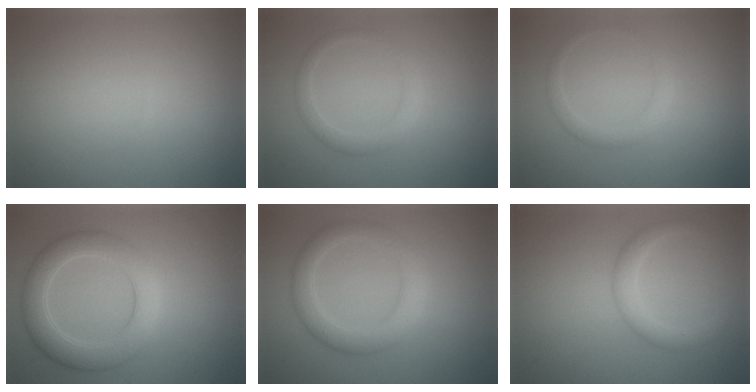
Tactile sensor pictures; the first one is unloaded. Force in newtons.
{"total": 2.0, "press": 2.0, "slide": 0.1}
{"total": 1.6, "press": 1.6, "slide": 0.2}
{"total": 5.4, "press": 5.4, "slide": 0.1}
{"total": 3.8, "press": 3.8, "slide": 0.3}
{"total": 2.5, "press": 2.5, "slide": 0.1}